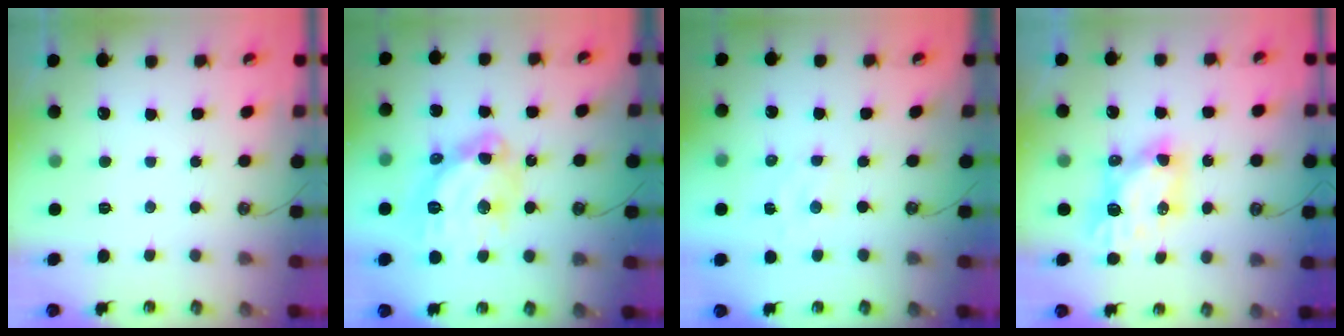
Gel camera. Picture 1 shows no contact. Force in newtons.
{"total": 16.6, "press": 16.5, "slide": 1.5}
{"total": 2.3, "press": 2.3, "slide": 0.4}
{"total": 6.9, "press": 6.9, "slide": 0.6}